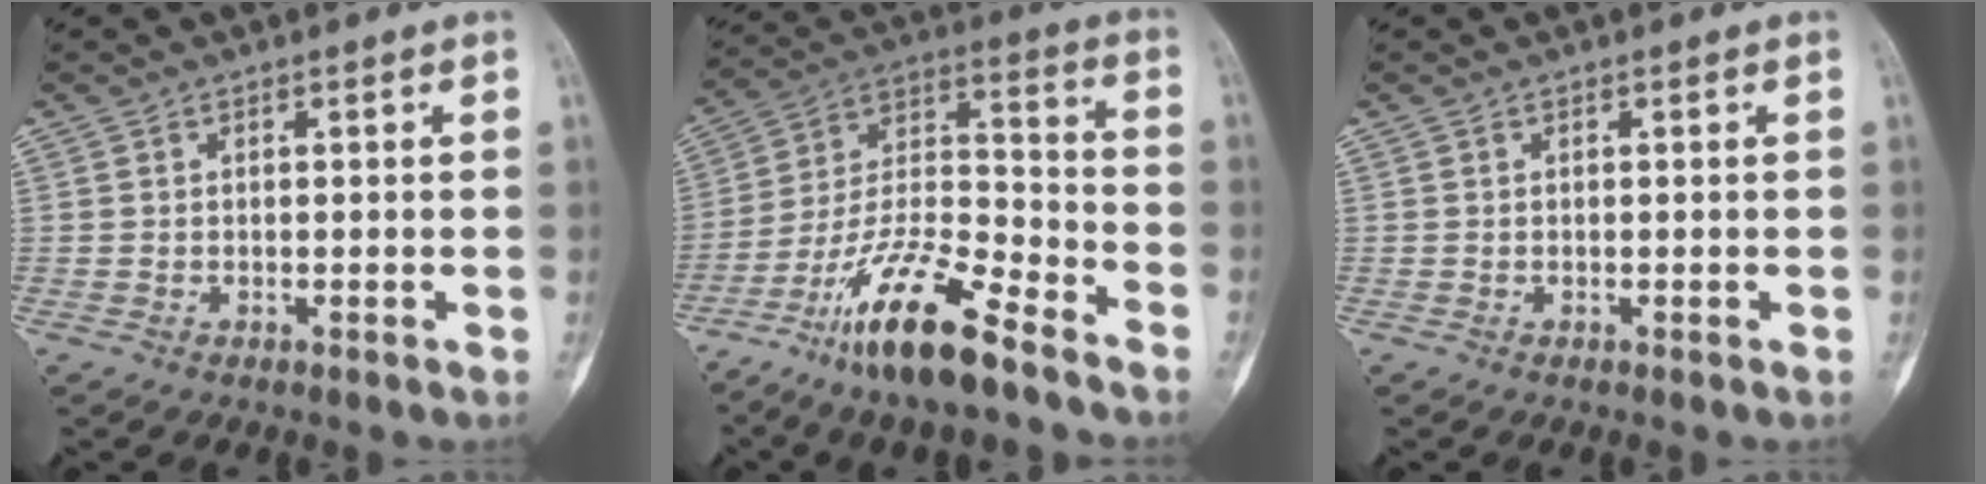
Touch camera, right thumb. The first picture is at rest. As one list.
[{"total": 17.5, "force": [-12.2, 4.0, 12.0], "torque": [-0.218, 0.074, -0.224]}, {"total": 0.0}]